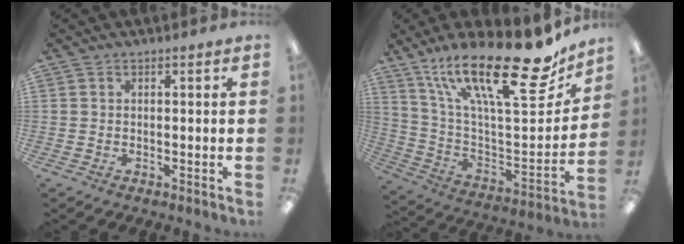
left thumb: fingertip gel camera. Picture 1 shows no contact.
{"total": 27.2, "force": [17.7, 8.1, 19.1], "torque": [-0.302, -0.121, 0.295]}